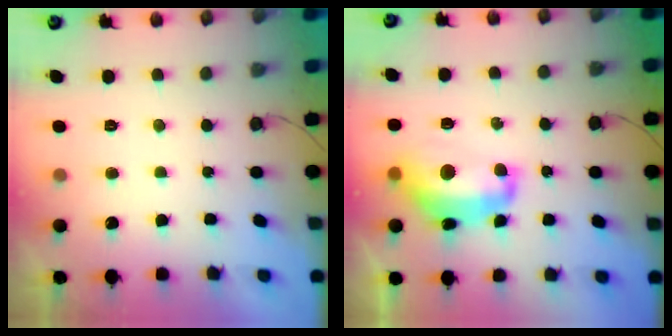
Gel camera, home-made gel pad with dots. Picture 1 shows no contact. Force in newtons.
{"total": 12.7, "press": 12.7, "slide": 1.2}